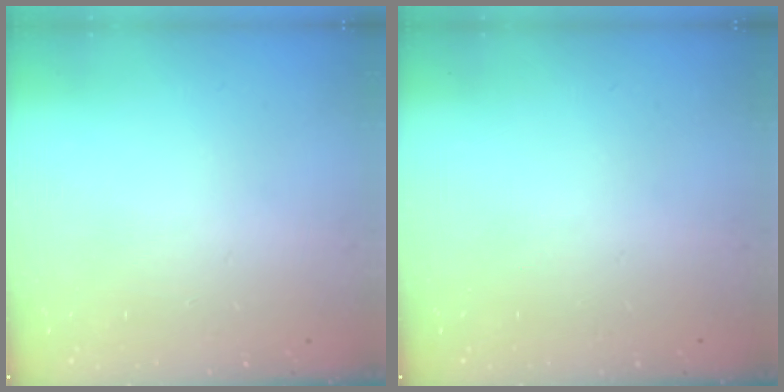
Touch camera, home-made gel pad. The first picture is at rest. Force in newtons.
{"total": 0.0}